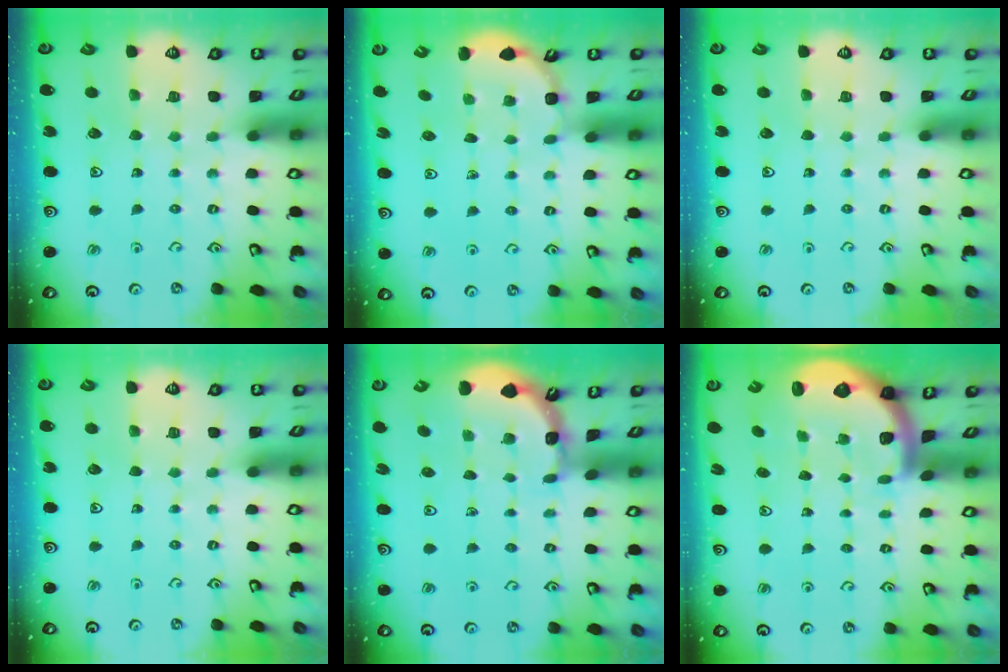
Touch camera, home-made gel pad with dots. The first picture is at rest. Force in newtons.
{"total": 2.8, "press": 1.8, "slide": 2.1}
{"total": 0.0}
{"total": 0.0}
{"total": 1.6, "press": 1.6, "slide": 0.1}
{"total": 1.4, "press": 1.4, "slide": 0.2}